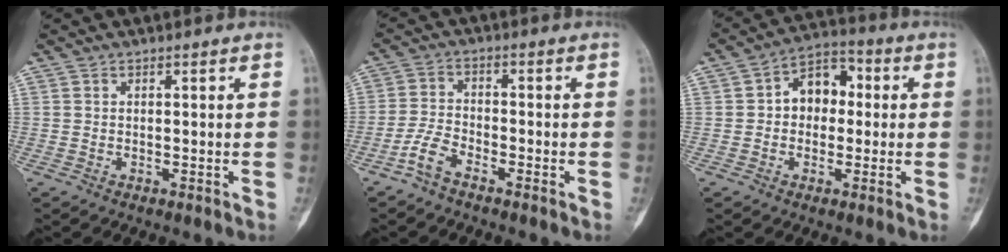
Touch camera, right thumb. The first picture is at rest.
{"total": 4.2, "force": [-3.2, 1.6, 2.3], "torque": [-0.054, 0.020, -0.071]}
{"total": 8.8, "force": [0.7, 6.5, 5.9], "torque": [-0.055, 0.028, -0.001]}